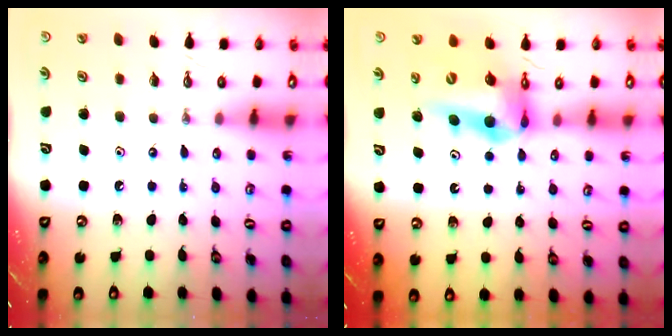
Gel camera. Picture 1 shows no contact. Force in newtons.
{"total": 14.3, "press": 13.7, "slide": 4.2}